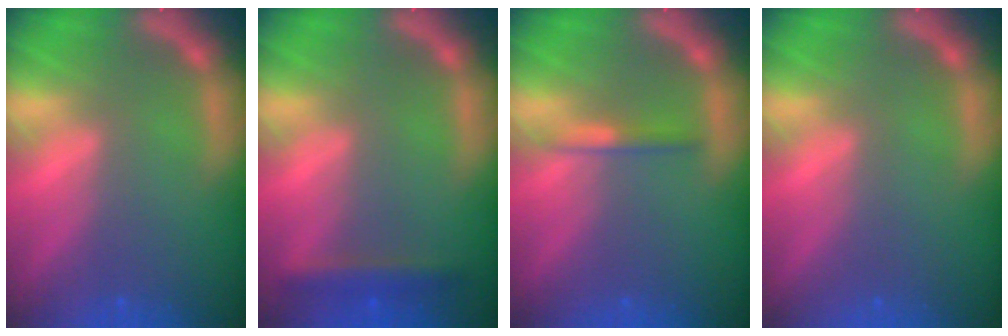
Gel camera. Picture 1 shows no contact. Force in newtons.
{"total": 2.4}
{"total": 1.4}
{"total": 0.0}